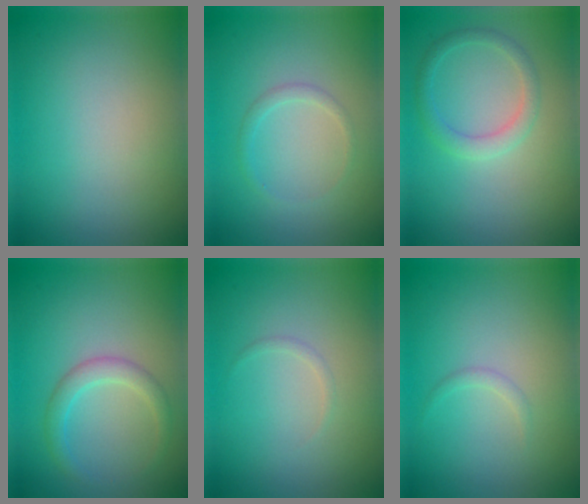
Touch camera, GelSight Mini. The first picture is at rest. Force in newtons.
{"total": 1.1, "press": 1.1, "slide": 0.0}
{"total": 2.0, "press": 2.0, "slide": 0.1}
{"total": 2.3, "press": 2.2, "slide": 0.1}
{"total": 0.6, "press": 0.6, "slide": 0.1}
{"total": 0.7, "press": 0.7, "slide": 0.0}